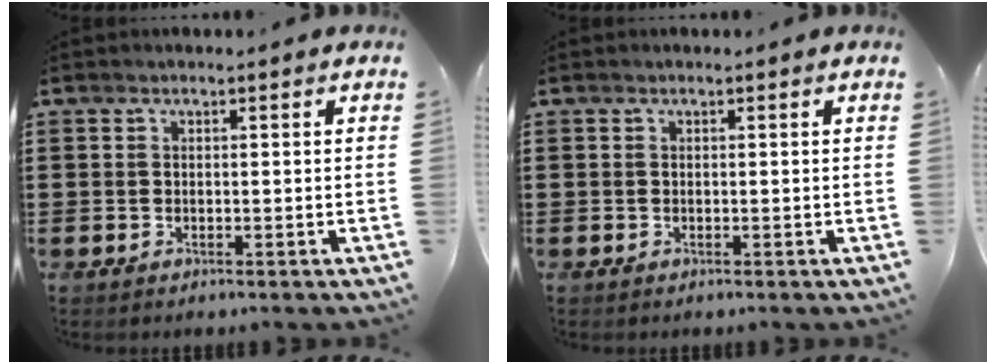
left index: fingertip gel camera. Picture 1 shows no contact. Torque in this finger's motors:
{"motor_torque": [-0.01, 0.00, 0.02, 0.00]}